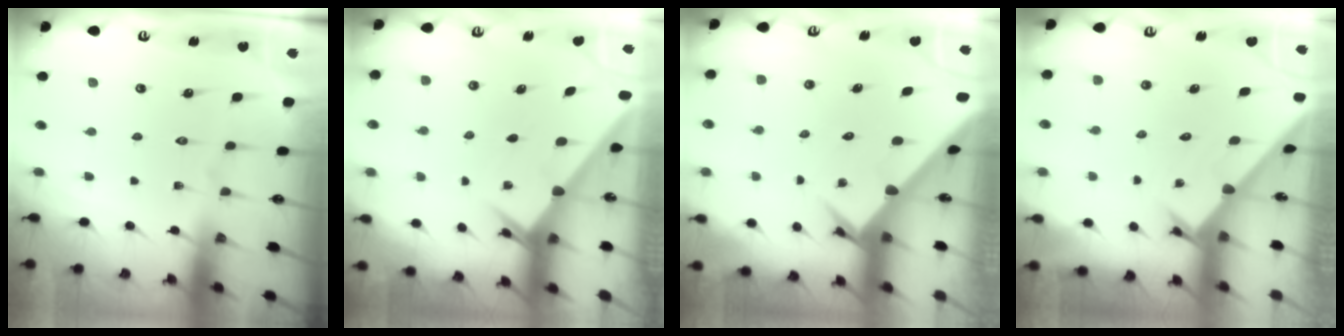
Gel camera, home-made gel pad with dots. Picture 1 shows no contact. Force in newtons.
{"total": 2.0, "press": 2.0, "slide": 0.1}
{"total": 3.2, "press": 3.1, "slide": 0.2}
{"total": 1.5, "press": 1.5, "slide": 0.1}